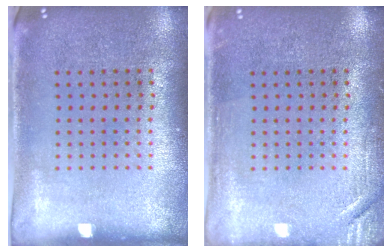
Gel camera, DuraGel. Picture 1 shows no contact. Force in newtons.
{"total": 1.7, "press": 1.7, "slide": 0.2}